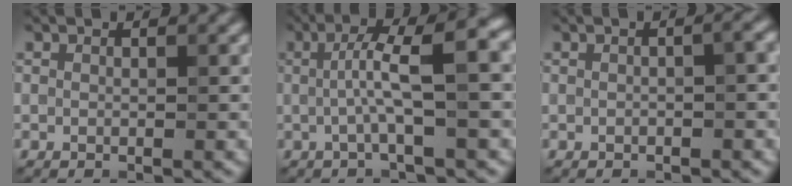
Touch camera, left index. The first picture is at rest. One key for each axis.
{"total": 6.4, "fx": 0.3, "fy": 1.2, "fz": 6.3, "tx": -0.104, "ty": 0.016, "tz": -0.002}
{"total": 2.1, "fx": 0.0, "fy": 0.7, "fz": 1.9, "tx": -0.022, "ty": 0.001, "tz": -0.002}